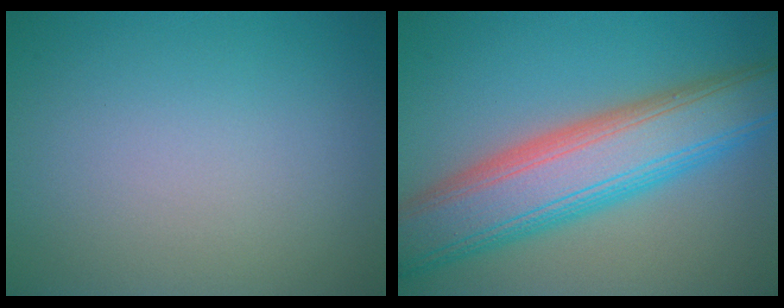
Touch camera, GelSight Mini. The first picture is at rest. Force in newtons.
{"total": 10.0, "press": 10.0, "slide": 0.2}